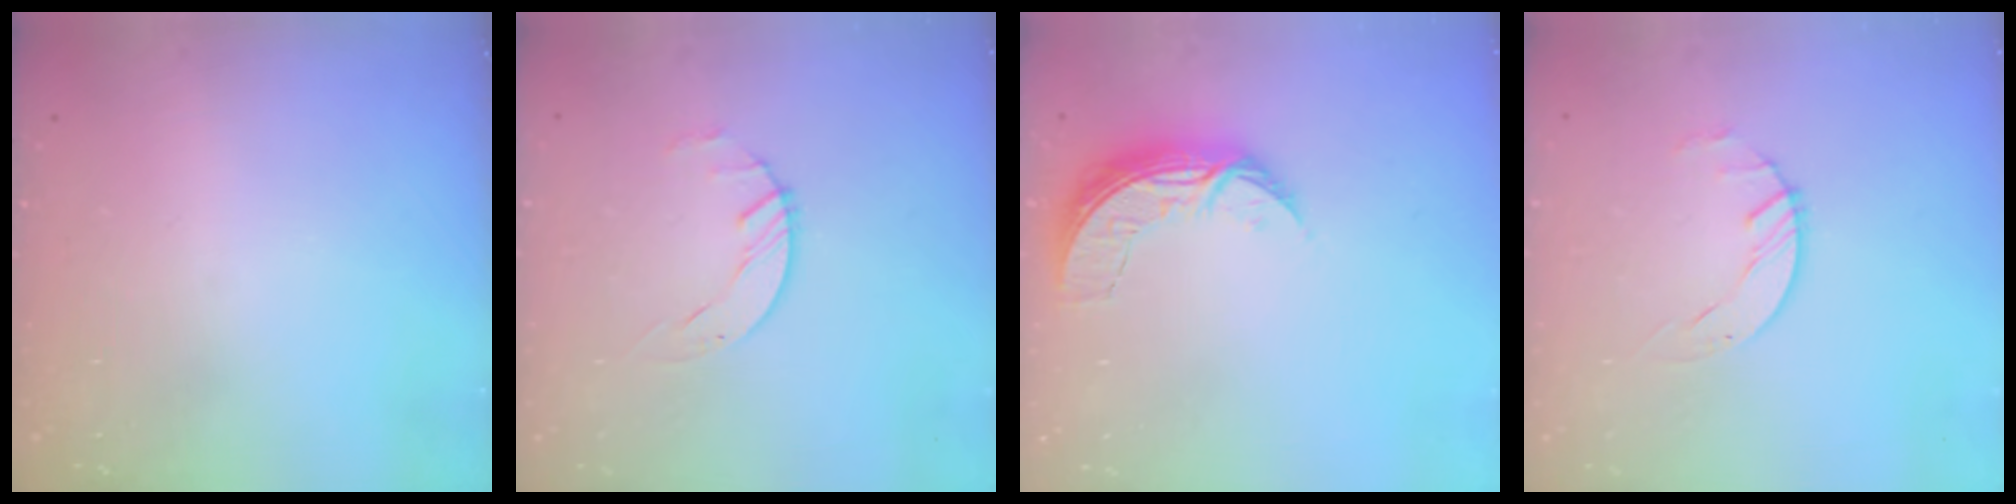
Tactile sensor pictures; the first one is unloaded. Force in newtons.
{"total": 1.4, "press": 1.4, "slide": 0.2}
{"total": 7.3, "press": 7.3, "slide": 0.6}
{"total": 1.4, "press": 1.4, "slide": 0.2}